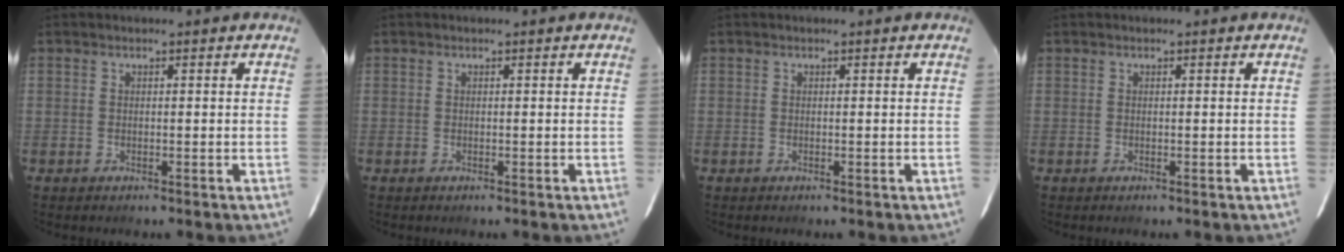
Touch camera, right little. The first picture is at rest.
{"total": 0.0}
{"total": 0.0}
{"total": 0.0}